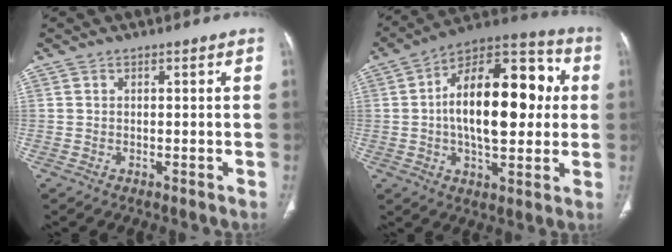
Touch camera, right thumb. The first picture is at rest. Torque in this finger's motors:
{"motor_torque": [0.49, 1.23, 0.84, 0.00, 0.25]}